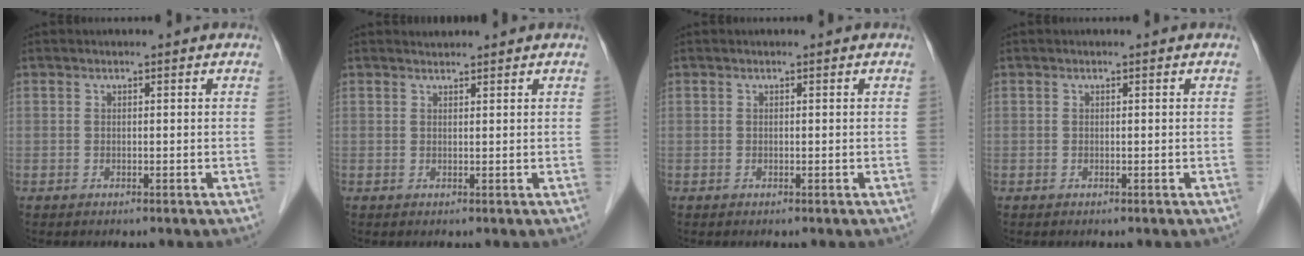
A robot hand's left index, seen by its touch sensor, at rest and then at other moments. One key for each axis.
{"total": 1.0, "fx": 1.0, "fy": 0.0, "fz": -0.1, "tx": -0.008, "ty": 0.005, "tz": 0.020}
{"total": 0.0}
{"total": 0.0}